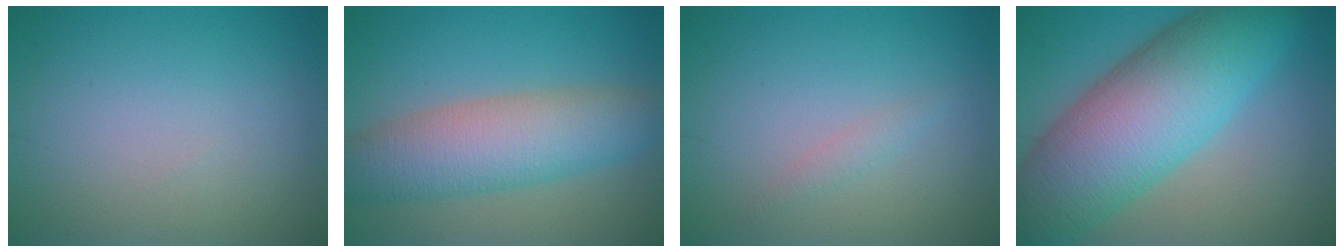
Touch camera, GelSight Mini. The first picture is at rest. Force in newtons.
{"total": 7.3, "press": 7.3, "slide": 0.2}
{"total": 1.0, "press": 1.0, "slide": 0.0}
{"total": 12.9, "press": 12.9, "slide": 0.4}